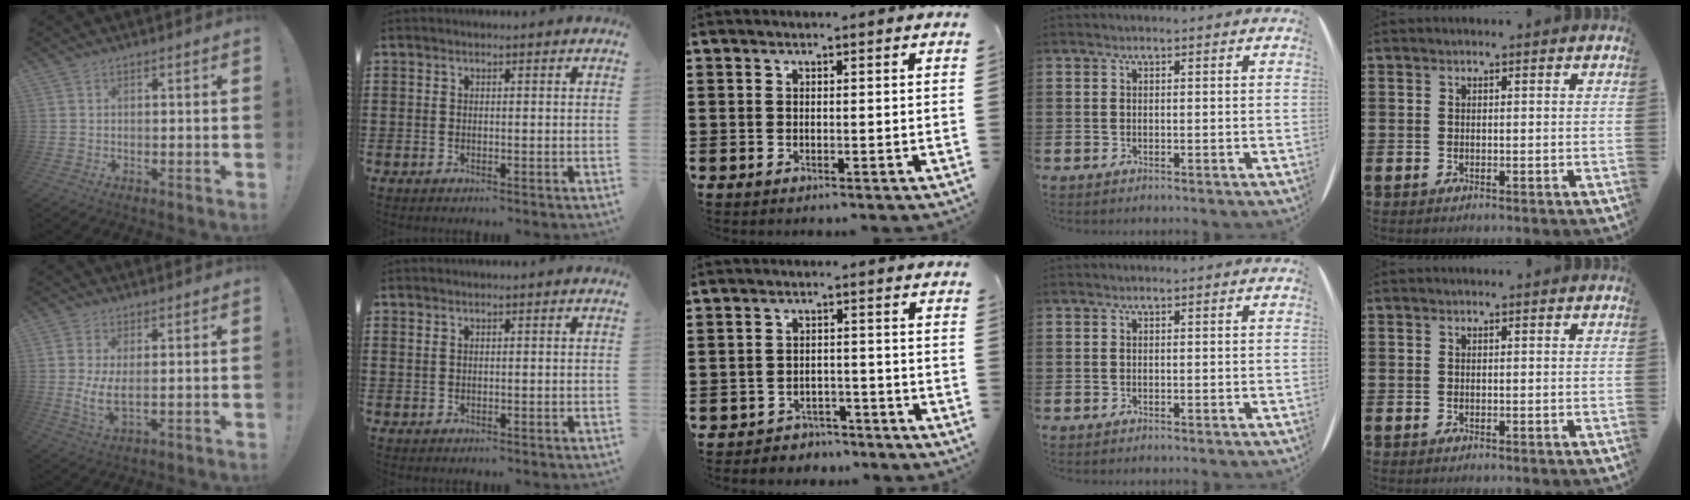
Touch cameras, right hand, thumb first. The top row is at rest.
{"thumb": {"total": 6.2, "force": [1.0, 2.6, 5.5], "torque": [-0.093, -0.014, 0.020]}, "index": {"total": 0.7, "force": [0.5, 0.4, 0.3], "torque": [-0.007, 0.002, 0.009]}, "middle": {"total": 2.7, "force": [-2.7, 0.5, -0.3], "torque": [-0.004, 0.002, -0.060]}}